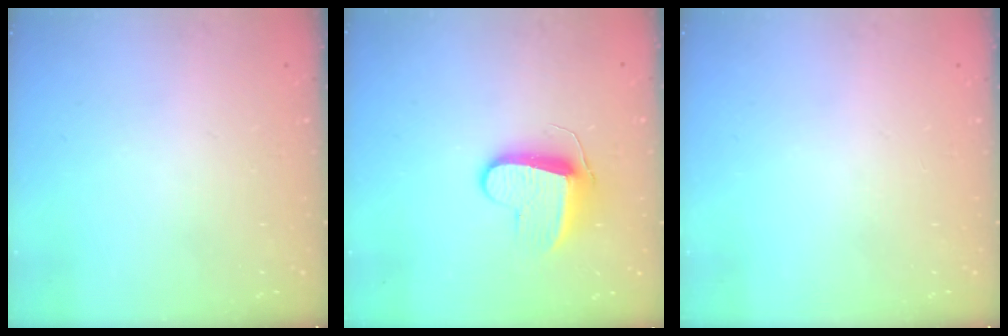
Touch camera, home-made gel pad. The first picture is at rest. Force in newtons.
{"total": 9.0, "press": 9.0, "slide": 0.6}
{"total": 0.0}